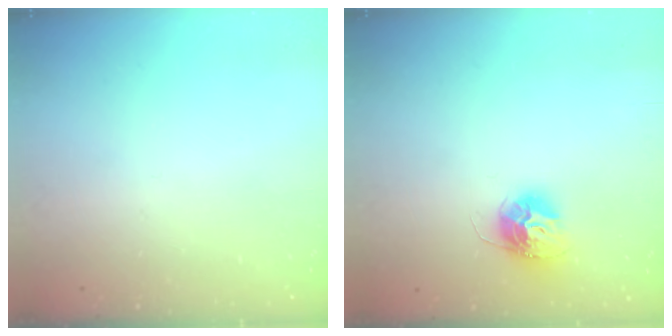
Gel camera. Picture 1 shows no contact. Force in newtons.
{"total": 12.4, "press": 12.4, "slide": 1.0}